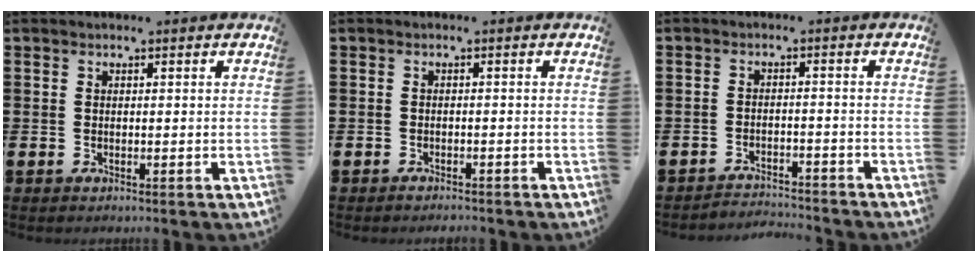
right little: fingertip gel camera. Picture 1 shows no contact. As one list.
[{"total": 0.9, "force": [-0.9, 0.1, 0.1], "torque": [-0.005, -0.001, -0.018]}, {"total": 2.4, "force": [-2.4, -0.1, -0.3], "torque": [-0.002, 0.005, -0.053]}]